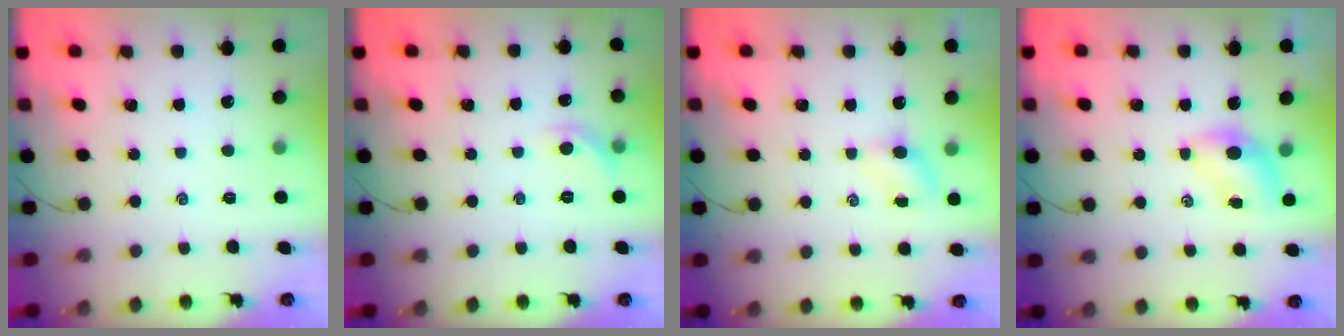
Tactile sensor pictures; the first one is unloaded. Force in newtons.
{"total": 5.6, "press": 5.4, "slide": 1.4}
{"total": 4.2, "press": 4.1, "slide": 1.1}
{"total": 4.8, "press": 4.8, "slide": 0.6}